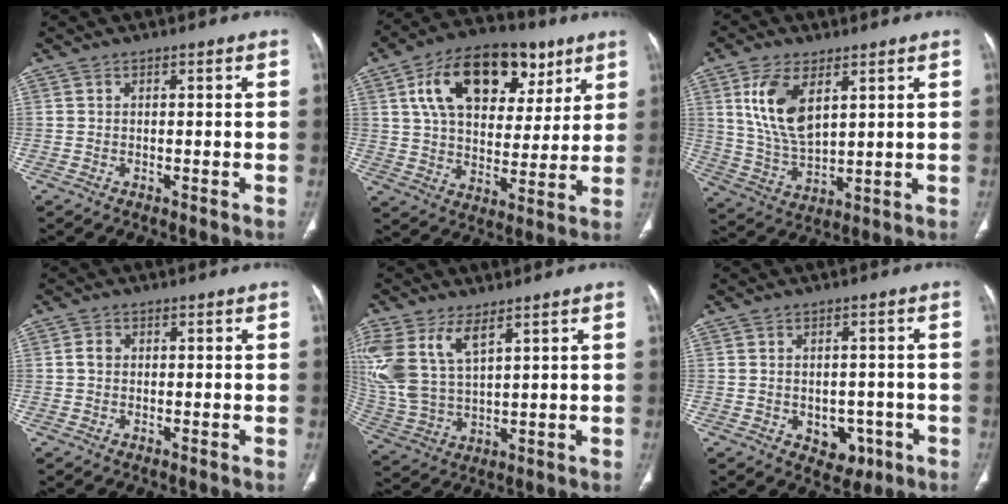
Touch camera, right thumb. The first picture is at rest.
{"total": 21.8, "force": [9.6, 13.3, 14.3], "torque": [-0.197, -0.003, 0.153]}
{"total": 11.8, "force": [4.5, 6.0, 9.1], "torque": [-0.172, -0.020, 0.098]}
{"total": 1.7, "force": [0.1, 1.4, 0.9], "torque": [-0.014, 0.004, 0.000]}
{"total": 13.7, "force": [6.8, 6.9, 9.8], "torque": [-0.218, -0.014, 0.148]}
{"total": 6.0, "force": [-2.0, 4.5, 3.5], "torque": [-0.021, 0.017, -0.015]}